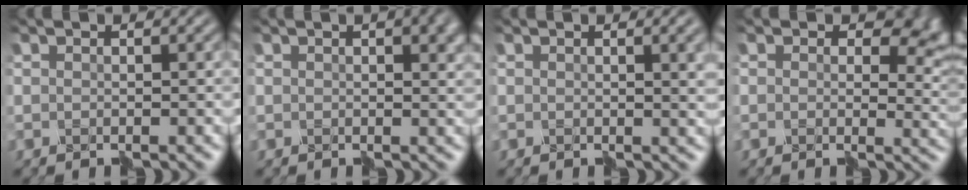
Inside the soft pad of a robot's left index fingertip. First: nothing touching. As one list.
[{"total": 5.4, "force": [1.7, 2.7, 4.3], "torque": [-0.031, 0.008, 0.023]}, {"total": 5.3, "force": [1.6, 2.4, 4.5], "torque": [-0.033, 0.005, 0.024]}, {"total": 6.1, "force": [1.6, 4.4, 3.9], "torque": [-0.044, -0.009, 0.022]}]